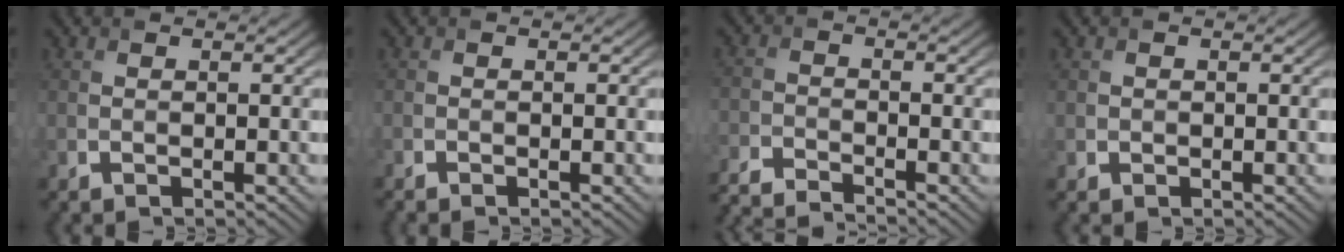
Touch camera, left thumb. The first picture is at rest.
{"total": 1.0, "force": [-1.0, -0.2, 0.2], "torque": [-0.006, -0.006, -0.020]}
{"total": 4.9, "force": [-4.5, 0.3, 1.8], "torque": [-0.039, -0.011, -0.095]}
{"total": 0.8, "force": [-0.1, 0.8, -0.1], "torque": [0.010, 0.002, -0.002]}